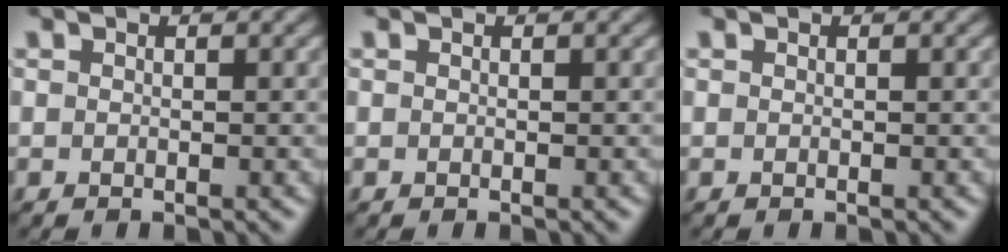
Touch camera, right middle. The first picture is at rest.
{"total": 0.0}
{"total": 0.0}